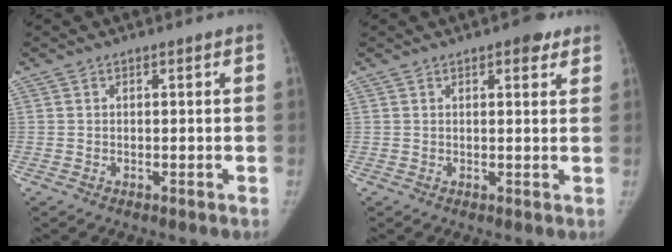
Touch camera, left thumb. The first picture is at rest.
{"total": 3.5, "force": [2.1, 1.5, 2.2], "torque": [-0.015, -0.007, 0.023]}